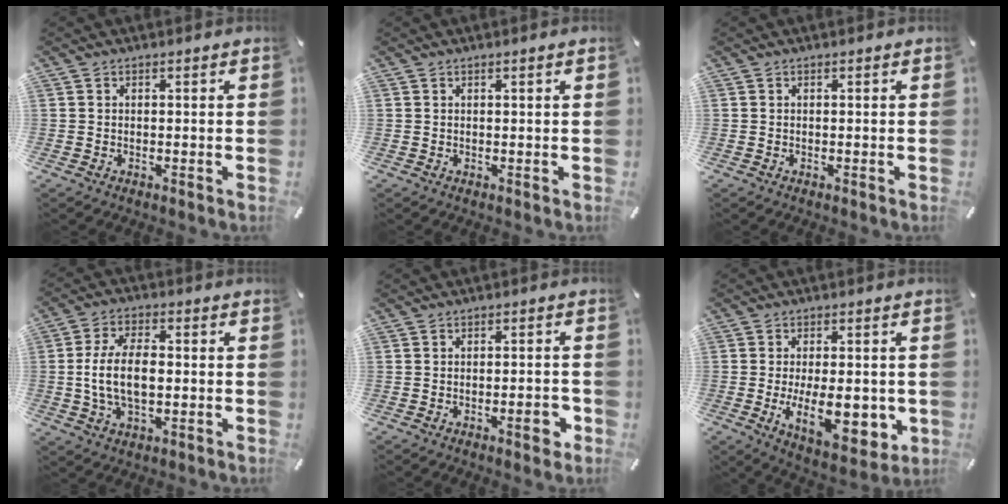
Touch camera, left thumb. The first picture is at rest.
{"total": 0.9, "force": [0.3, -0.1, 0.9], "torque": [-0.014, -0.002, 0.004]}
{"total": 0.0}
{"total": 10.3, "force": [-0.6, 5.5, 8.7], "torque": [-0.169, 0.006, -0.012]}
{"total": 4.9, "force": [-2.0, 1.4, 4.2], "torque": [-0.063, 0.007, -0.031]}
{"total": 14.9, "force": [-2.0, 6.7, 13.1], "torque": [-0.213, -0.018, -0.025]}